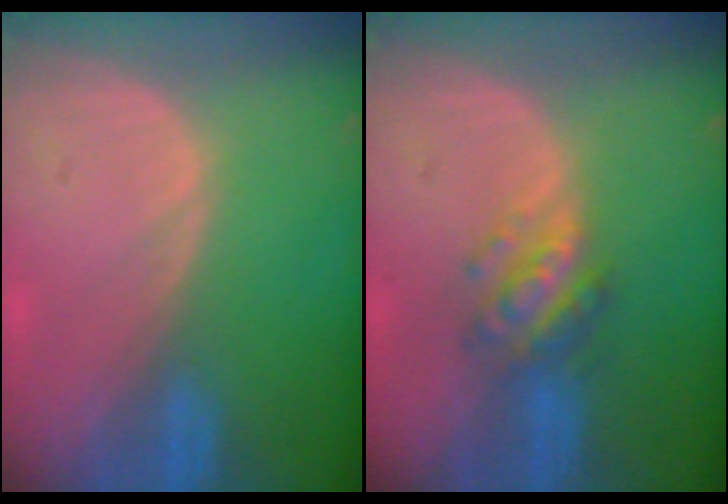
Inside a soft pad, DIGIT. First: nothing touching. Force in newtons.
{"total": 5.6, "press": 5.0, "slide": 2.5}